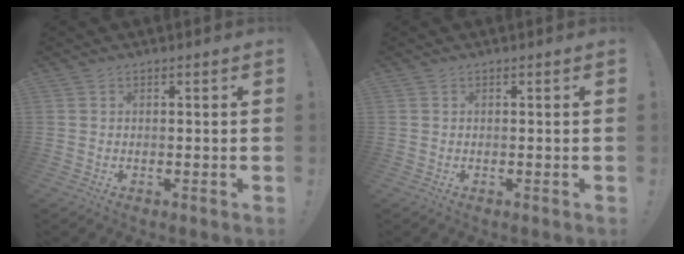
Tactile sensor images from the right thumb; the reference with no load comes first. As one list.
[{"total": 0.0}]